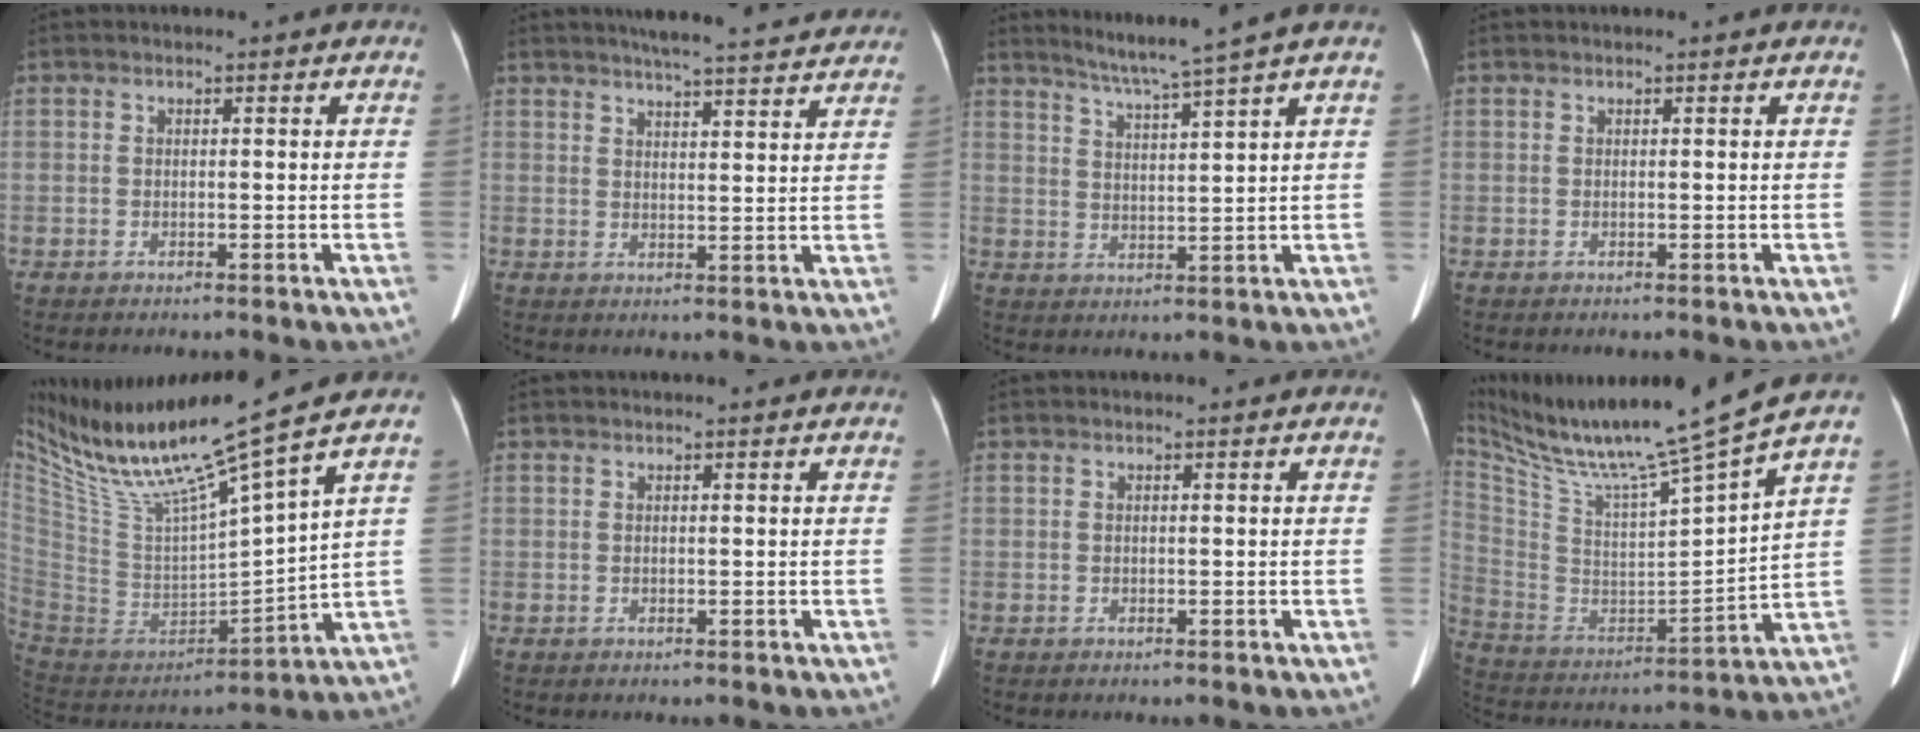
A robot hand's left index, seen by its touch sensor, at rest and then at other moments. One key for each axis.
{"total": 16.0, "fx": 14.6, "fy": 1.7, "fz": 6.3, "tx": -0.085, "ty": 0.018, "tz": 0.180}
{"total": 6.5, "fx": 5.3, "fy": -2.3, "fz": 2.9, "tx": -0.051, "ty": -0.009, "tz": 0.097}
{"total": 0.0}
{"total": 18.9, "fx": 14.4, "fy": -0.9, "fz": 12.2, "tx": -0.215, "ty": -0.014, "tz": 0.275}
{"total": 0.0}
{"total": 0.0}
{"total": 20.8, "fx": 16.9, "fy": -1.2, "fz": 12.1, "tx": -0.217, "ty": -0.031, "tz": 0.291}